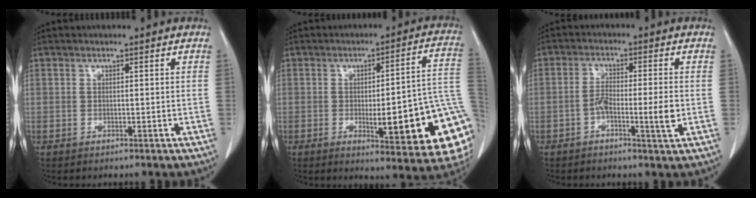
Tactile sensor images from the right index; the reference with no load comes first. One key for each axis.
{"total": 19.7, "fx": -4.5, "fy": 3.3, "fz": 18.9, "tx": -0.156, "ty": 0.014, "tz": -0.042}
{"total": 5.6, "fx": -1.7, "fy": 0.4, "fz": 5.3, "tx": -0.097, "ty": 0.001, "tz": -0.028}